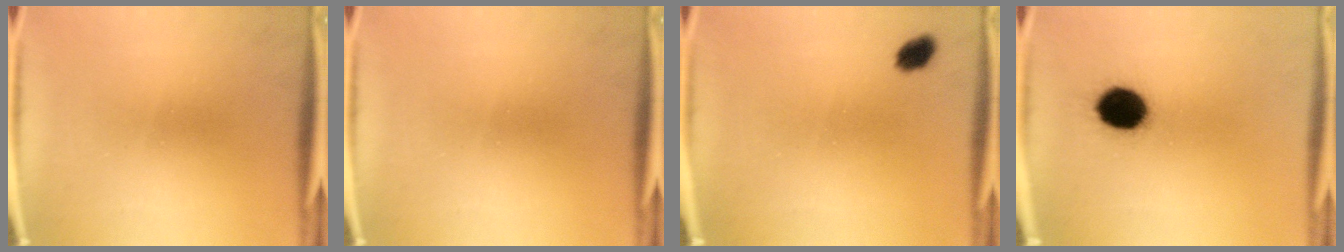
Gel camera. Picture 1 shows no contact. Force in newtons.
{"total": 0.0}
{"total": 2.8}
{"total": 10.2}